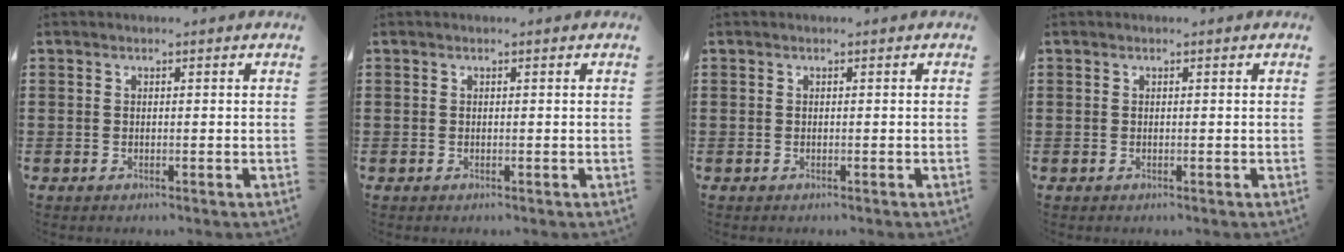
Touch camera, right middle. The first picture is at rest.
{"total": 0.0}
{"total": 0.0}
{"total": 0.0}